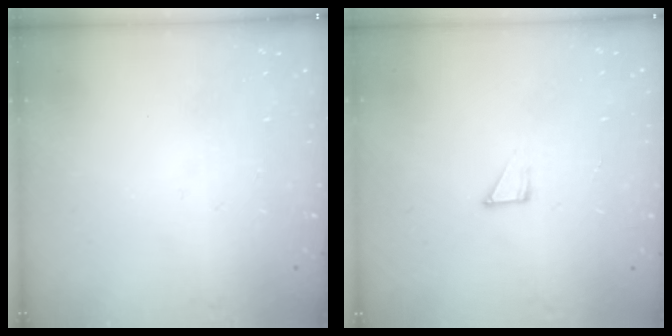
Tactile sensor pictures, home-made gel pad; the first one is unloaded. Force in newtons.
{"total": 4.1, "press": 4.1, "slide": 0.3}